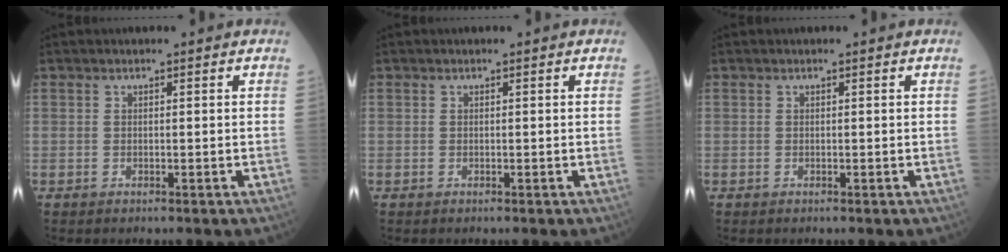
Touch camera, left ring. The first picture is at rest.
{"total": 0.0}
{"total": 0.0}